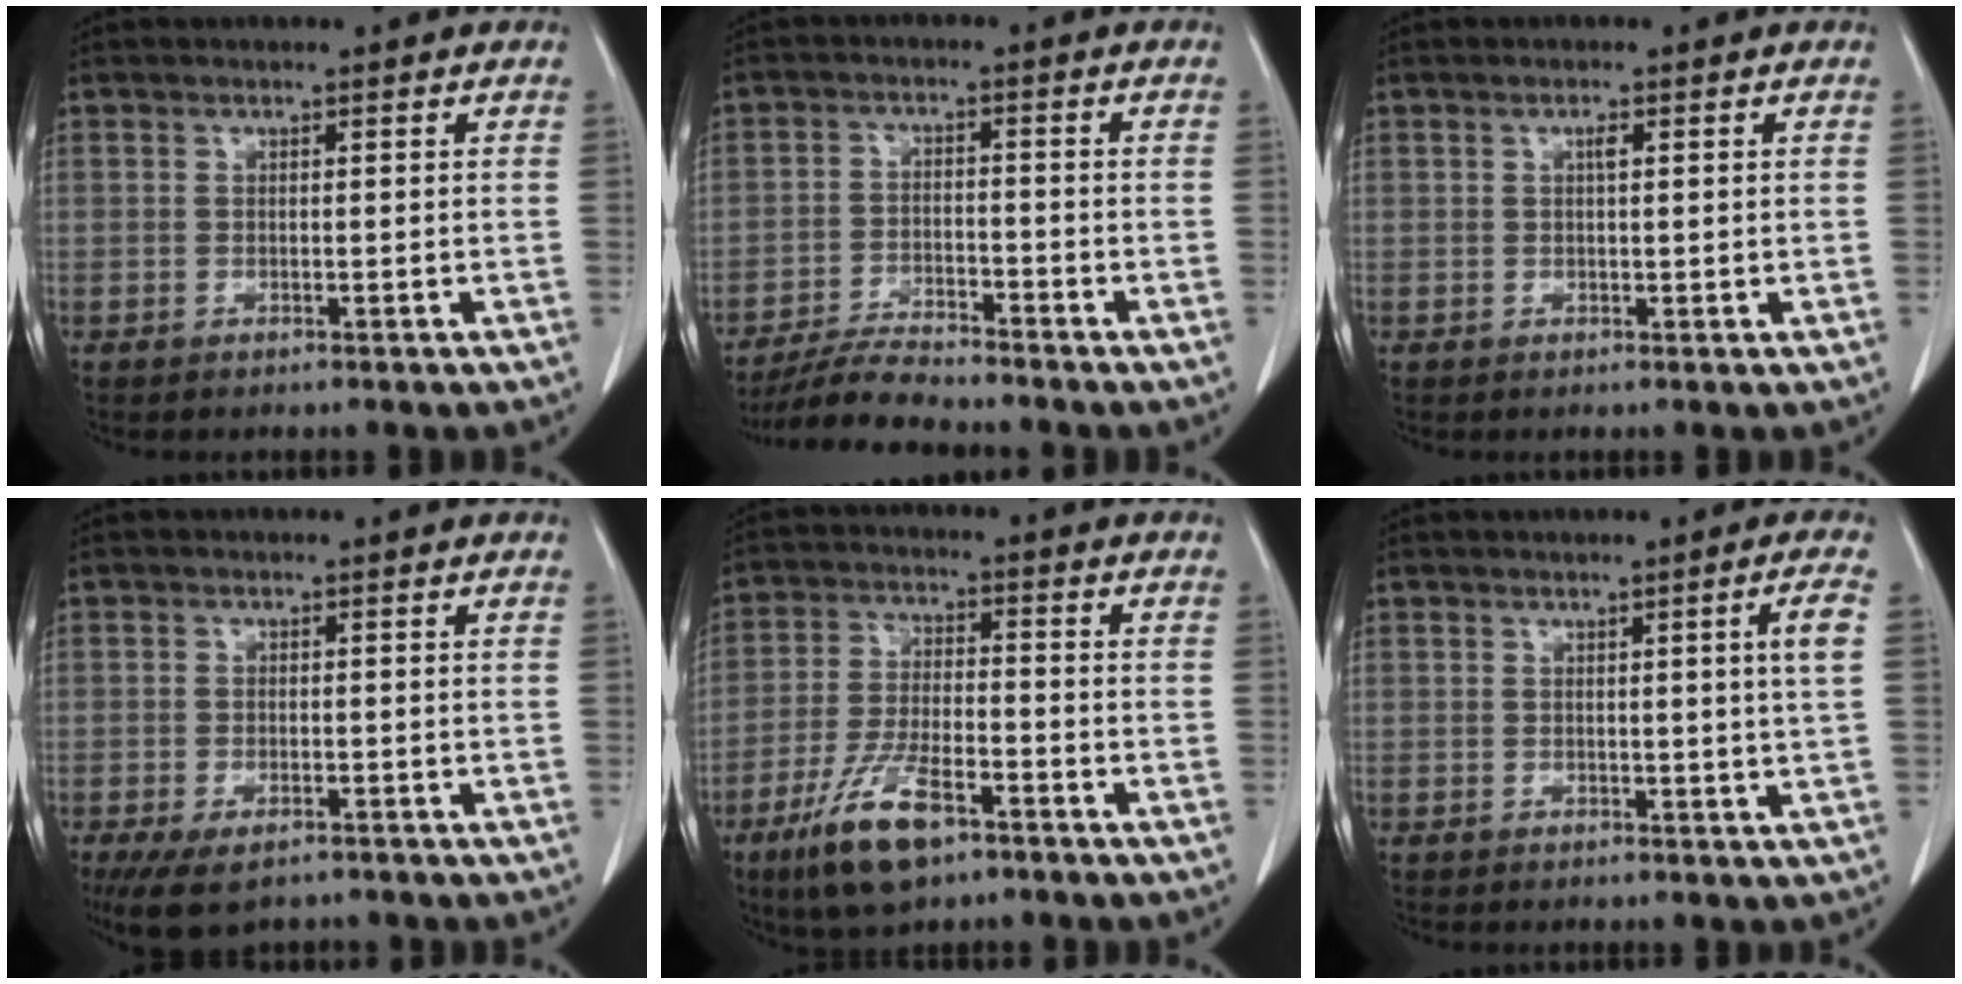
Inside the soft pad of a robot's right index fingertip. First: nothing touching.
{"total": 5.6, "force": [-5.5, 0.1, 1.3], "torque": [-0.023, -0.014, -0.103]}
{"total": 1.2, "force": [0.5, 0.3, 1.0], "torque": [-0.015, 0.001, 0.005]}
{"total": 6.1, "force": [-4.1, 2.8, 3.6], "torque": [-0.060, -0.009, -0.066]}
{"total": 10.6, "force": [-6.3, 3.3, 8.0], "torque": [-0.161, -0.014, -0.114]}
{"total": 3.4, "force": [0.8, -0.9, 3.2], "torque": [-0.047, -0.007, 0.012]}